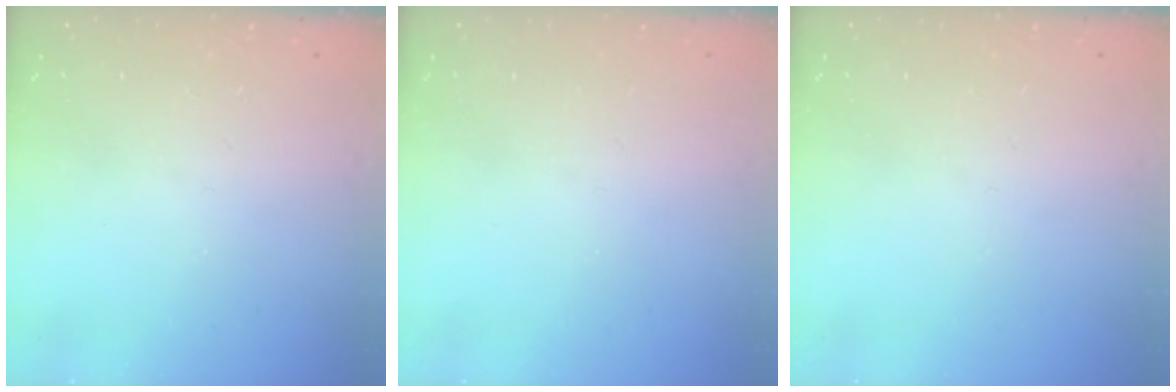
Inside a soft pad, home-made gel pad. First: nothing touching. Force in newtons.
{"total": 0.0}
{"total": 0.0}